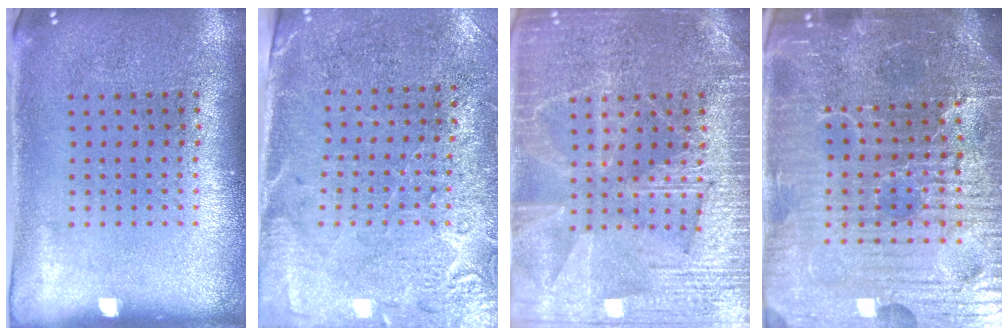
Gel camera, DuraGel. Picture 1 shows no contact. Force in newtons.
{"total": 2.8, "press": 2.5, "slide": 1.1}
{"total": 3.9, "press": 3.9, "slide": 0.4}
{"total": 6.8, "press": 6.2, "slide": 2.8}